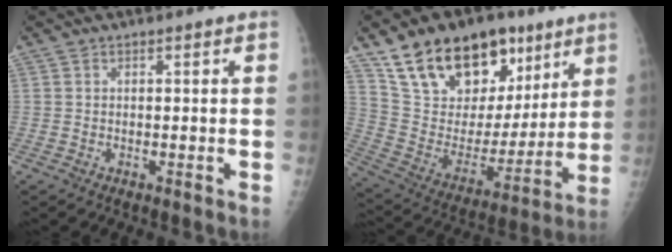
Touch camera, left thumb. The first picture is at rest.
{"total": 24.6, "force": [15.1, 14.3, 13.2], "torque": [-0.177, -0.034, 0.266]}